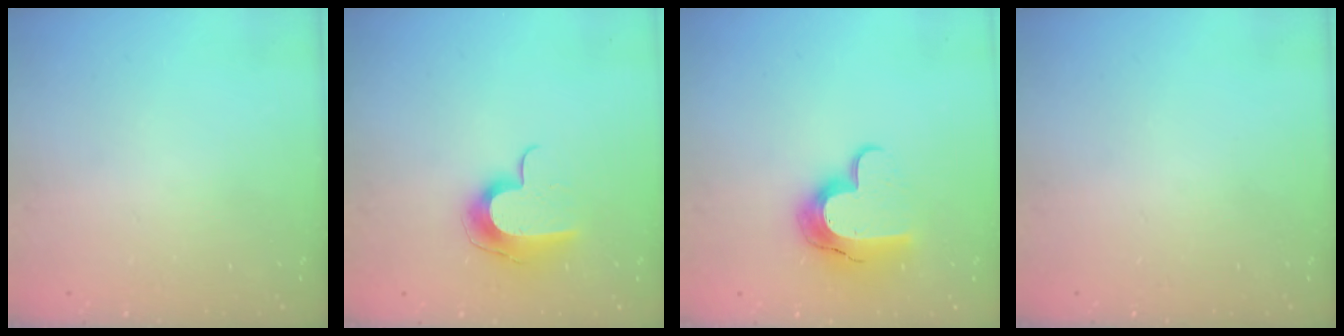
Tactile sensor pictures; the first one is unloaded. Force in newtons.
{"total": 9.9, "press": 9.9, "slide": 0.2}
{"total": 13.0, "press": 13.0, "slide": 1.0}
{"total": 0.0}